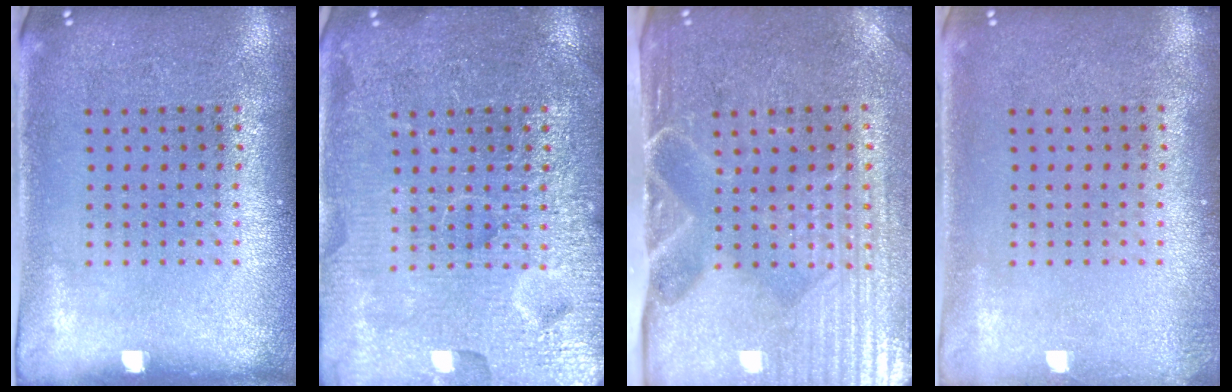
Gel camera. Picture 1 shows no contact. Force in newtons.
{"total": 7.1, "press": 7.0, "slide": 0.9}
{"total": 4.7, "press": 4.1, "slide": 2.3}
{"total": 0.7, "press": 0.7, "slide": 0.2}